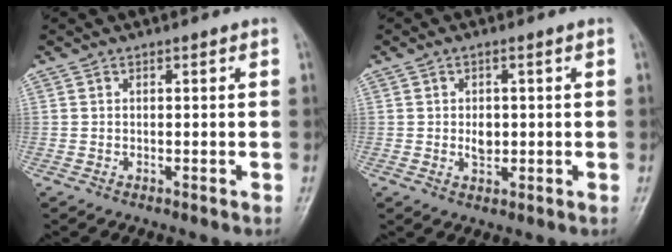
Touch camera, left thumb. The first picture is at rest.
{"total": 3.1, "force": [0.0, 1.8, 2.5], "torque": [-0.034, 0.001, 0.005]}